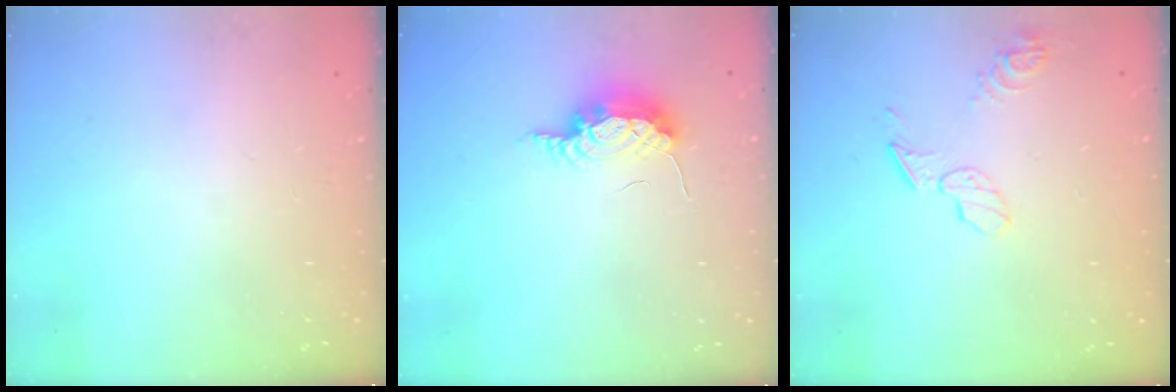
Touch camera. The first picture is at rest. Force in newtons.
{"total": 7.8, "press": 7.5, "slide": 1.9}
{"total": 7.4, "press": 7.4, "slide": 0.2}